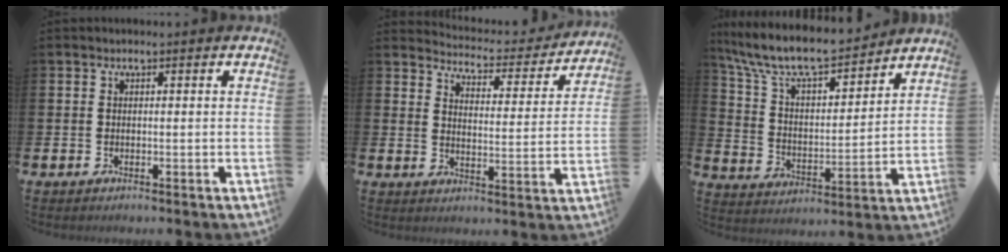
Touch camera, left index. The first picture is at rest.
{"total": 4.1, "force": [4.0, 0.6, 0.4], "torque": [-0.028, -0.039, 0.063]}
{"total": 9.3, "force": [8.5, 1.9, 3.3], "torque": [-0.108, -0.057, 0.148]}